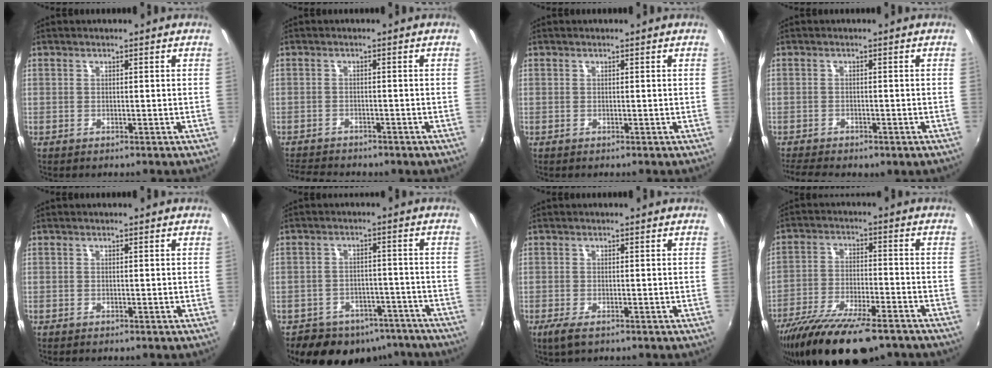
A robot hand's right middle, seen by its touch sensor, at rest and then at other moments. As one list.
[{"total": 7.4, "force": [-6.6, 1.9, 2.5], "torque": [-0.072, -0.020, -0.105]}, {"total": 0.0}, {"total": 6.8, "force": [-5.2, 2.5, 3.6], "torque": [-0.086, -0.028, -0.082]}, {"total": 0.0}, {"total": 16.1, "force": [-12.1, 9.1, 5.7], "torque": [-0.127, 0.014, -0.146]}, {"total": 3.0, "force": [-1.8, 0.9, 2.2], "torque": [-0.046, -0.012, -0.031]}, {"total": 18.1, "force": [-13.6, 5.1, 10.8], "torque": [-0.211, -0.045, -0.226]}]